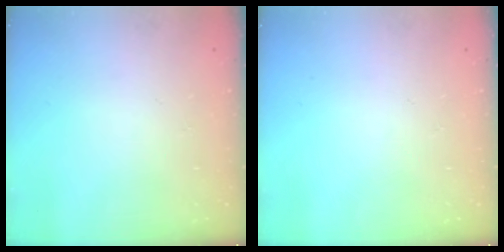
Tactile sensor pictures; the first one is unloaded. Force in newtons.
{"total": 0.0}